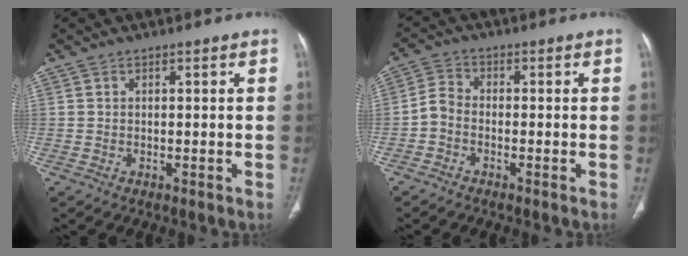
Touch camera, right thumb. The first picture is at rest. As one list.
[{"total": 3.5, "force": [-1.4, 2.2, 2.2], "torque": [-0.042, 0.017, -0.041]}]